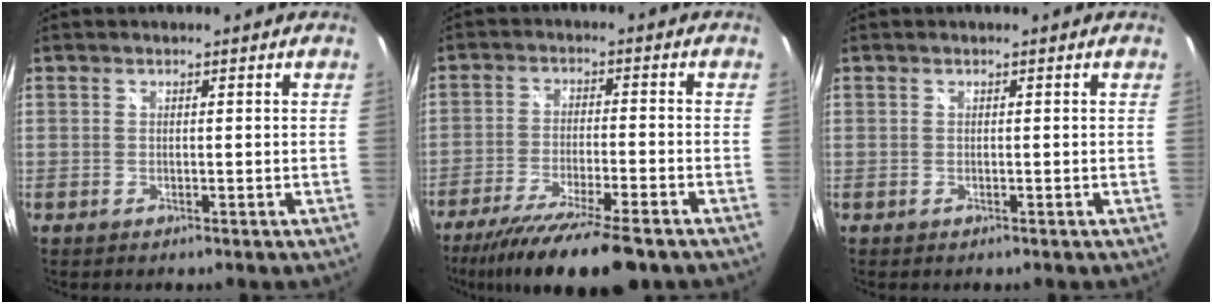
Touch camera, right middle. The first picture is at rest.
{"total": 16.0, "force": [-12.6, 2.1, 9.7], "torque": [-0.192, -0.042, -0.208]}
{"total": 0.0}